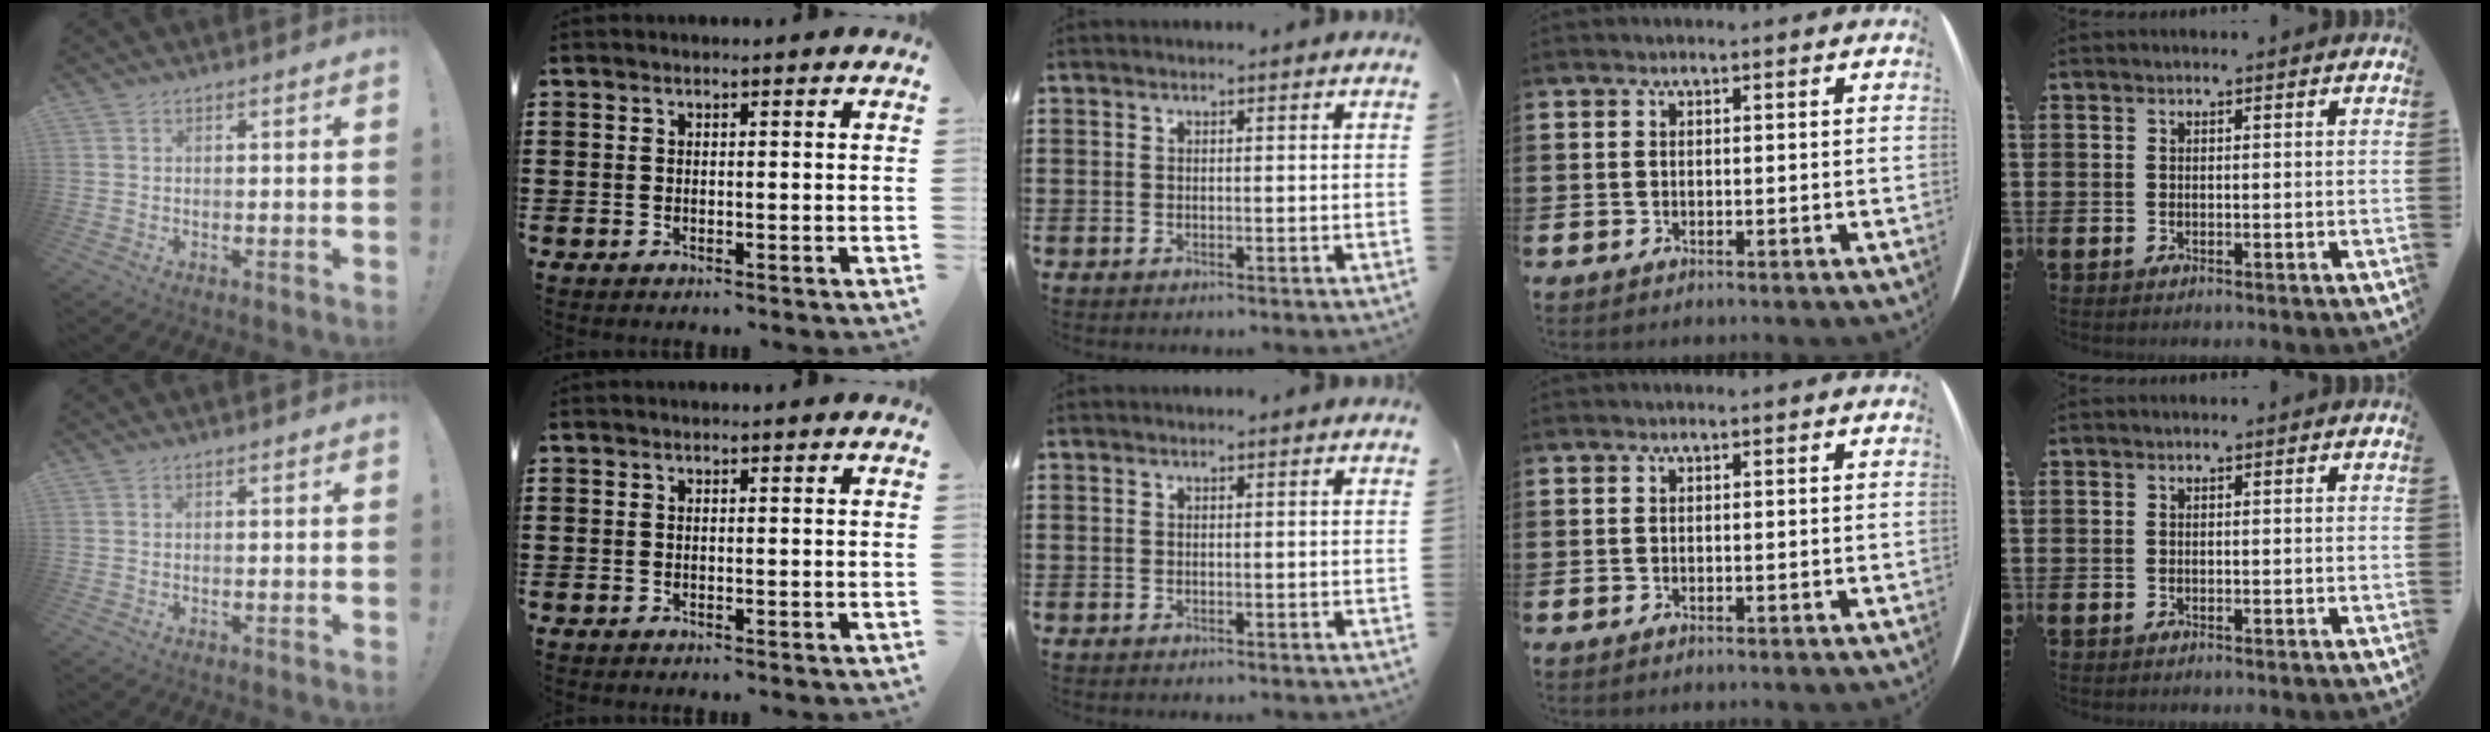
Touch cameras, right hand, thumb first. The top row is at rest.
{}